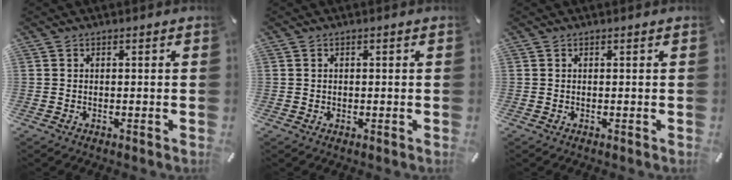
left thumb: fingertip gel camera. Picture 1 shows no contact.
{"total": 0.6, "force": [0.0, 0.6, 0.2], "torque": [-0.005, 0.005, -0.001]}
{"total": 0.0}